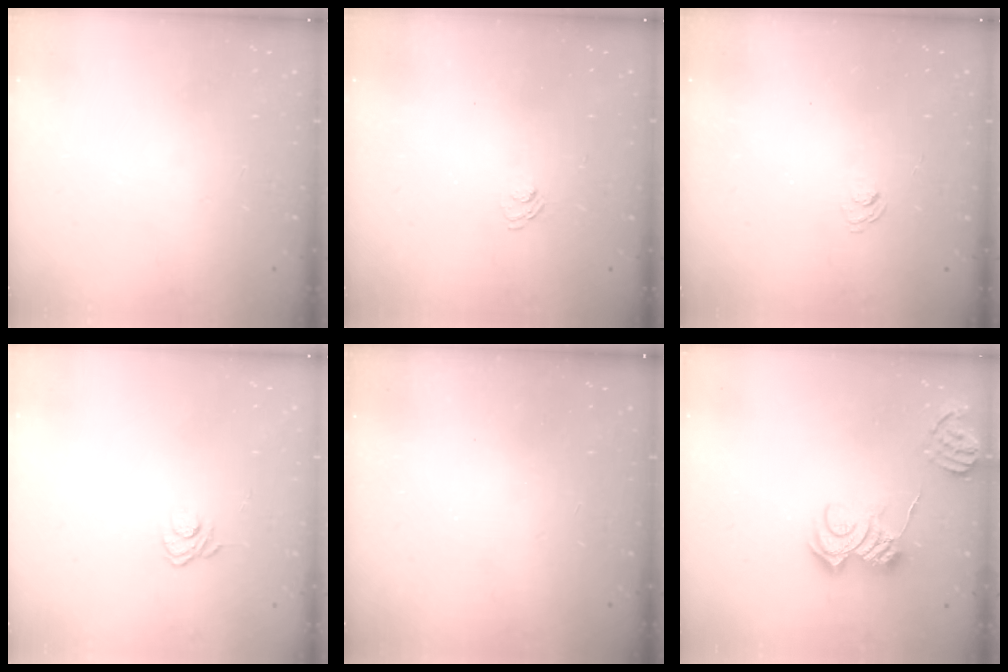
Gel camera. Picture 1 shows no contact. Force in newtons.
{"total": 2.0, "press": 1.5, "slide": 1.3}
{"total": 2.4, "press": 2.0, "slide": 1.2}
{"total": 2.8, "press": 2.5, "slide": 1.4}
{"total": 2.3, "press": 2.2, "slide": 0.7}
{"total": 9.1, "press": 9.0, "slide": 1.0}